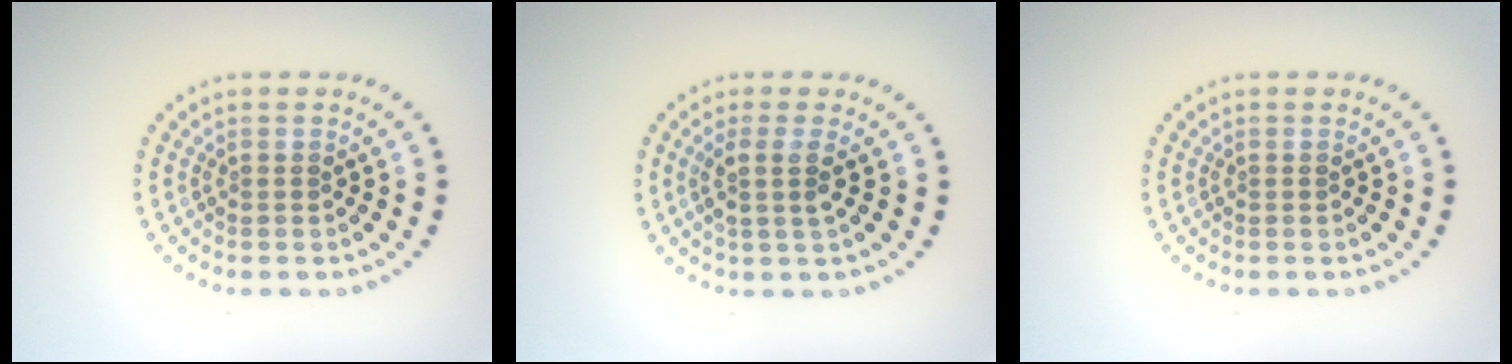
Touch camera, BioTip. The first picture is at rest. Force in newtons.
{"total": 2.0, "press": 1.6, "slide": 1.2}
{"total": 0.0}